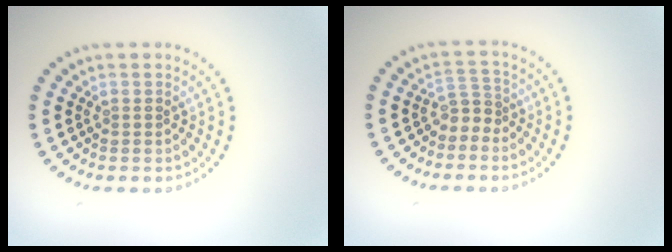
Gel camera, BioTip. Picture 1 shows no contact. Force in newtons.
{"total": 1.9, "press": 1.2, "slide": 1.4}